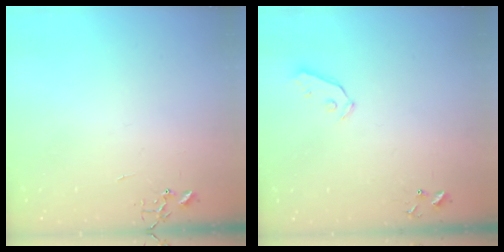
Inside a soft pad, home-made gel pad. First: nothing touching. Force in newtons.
{"total": 4.0, "press": 3.9, "slide": 0.7}